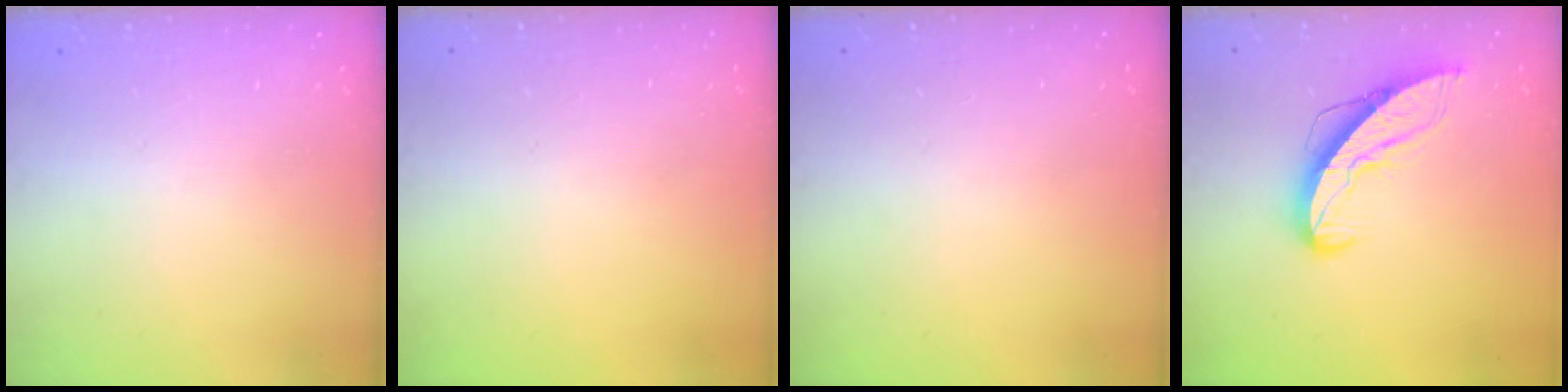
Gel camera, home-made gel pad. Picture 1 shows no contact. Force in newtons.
{"total": 0.0}
{"total": 0.0}
{"total": 9.0, "press": 9.0, "slide": 0.9}